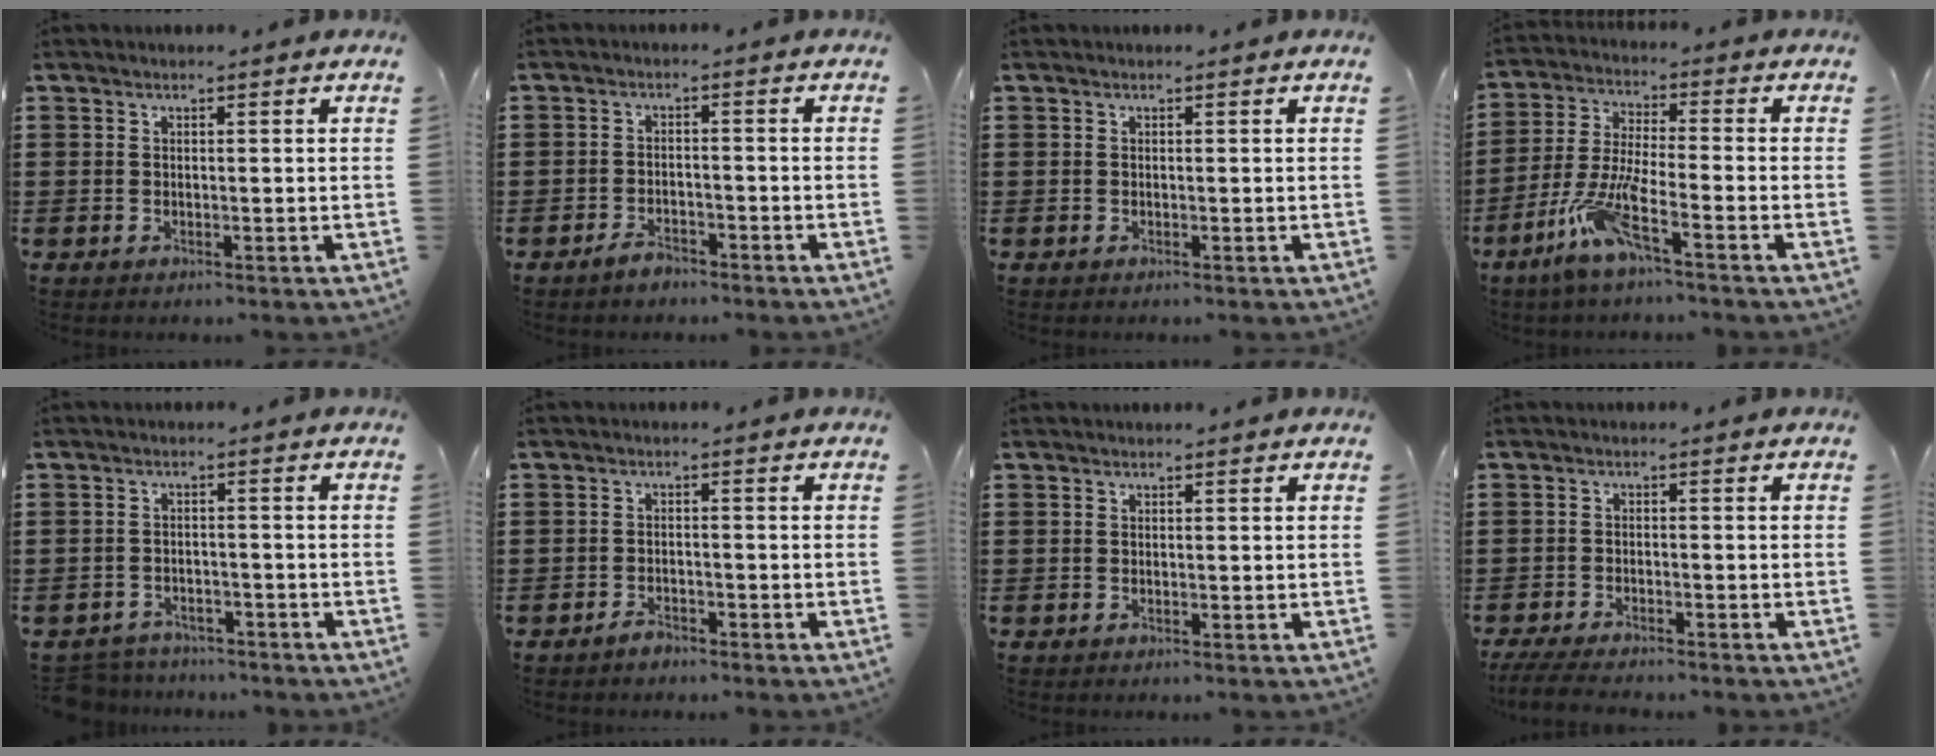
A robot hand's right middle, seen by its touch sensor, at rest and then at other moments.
{"total": 2.4, "force": [-2.0, 0.8, 1.0], "torque": [-0.021, 0.001, -0.038]}
{"total": 0.0}
{"total": 8.3, "force": [-5.1, 1.1, 6.5], "torque": [-0.154, -0.013, -0.103]}
{"total": 3.4, "force": [-3.4, 0.6, -0.1], "torque": [-0.006, -0.001, -0.072]}
{"total": 1.9, "force": [-1.7, 0.6, 0.6], "torque": [-0.017, -0.003, -0.032]}
{"total": 0.0}
{"total": 3.4, "force": [-3.2, 0.3, 1.2], "torque": [-0.036, -0.009, -0.067]}